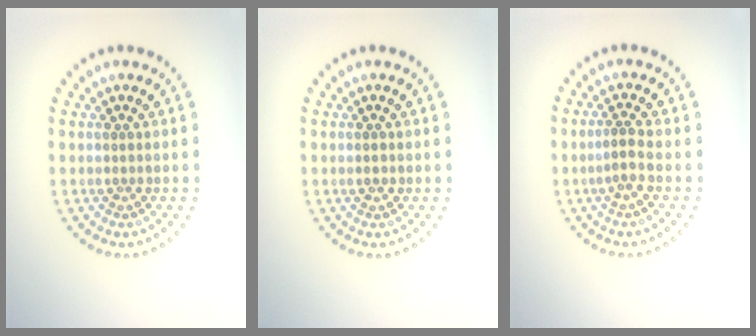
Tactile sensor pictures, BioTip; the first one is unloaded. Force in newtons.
{"total": 0.9, "press": 0.8, "slide": 0.2}
{"total": 1.6, "press": 1.2, "slide": 1.1}